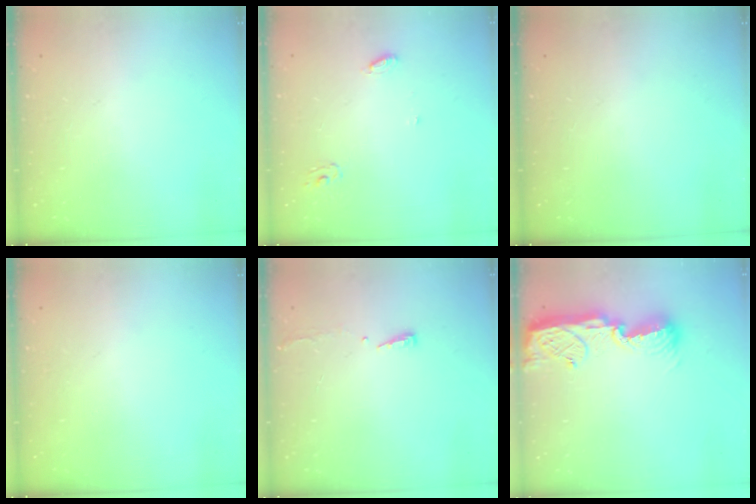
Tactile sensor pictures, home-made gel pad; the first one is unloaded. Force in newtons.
{"total": 4.9, "press": 4.9, "slide": 0.3}
{"total": 0.0}
{"total": 0.0}
{"total": 3.2, "press": 3.2, "slide": 0.6}
{"total": 11.6, "press": 11.5, "slide": 1.1}